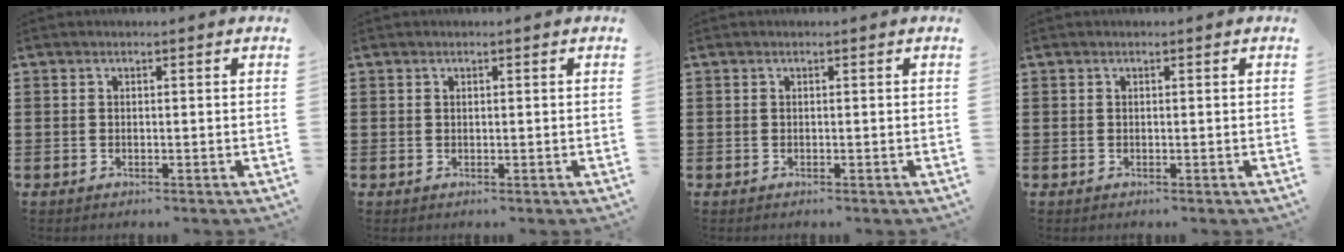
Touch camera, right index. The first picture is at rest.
{"total": 0.0}
{"total": 0.0}
{"total": 0.0}